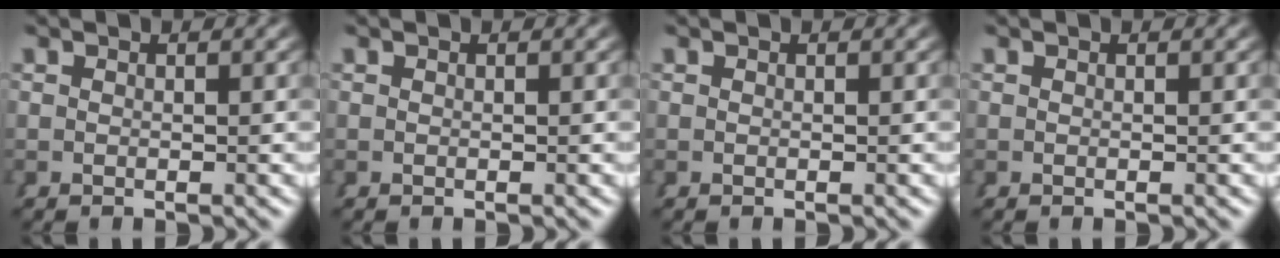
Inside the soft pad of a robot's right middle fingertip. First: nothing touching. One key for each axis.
{"total": 0.0}
{"total": 0.0}
{"total": 0.0}